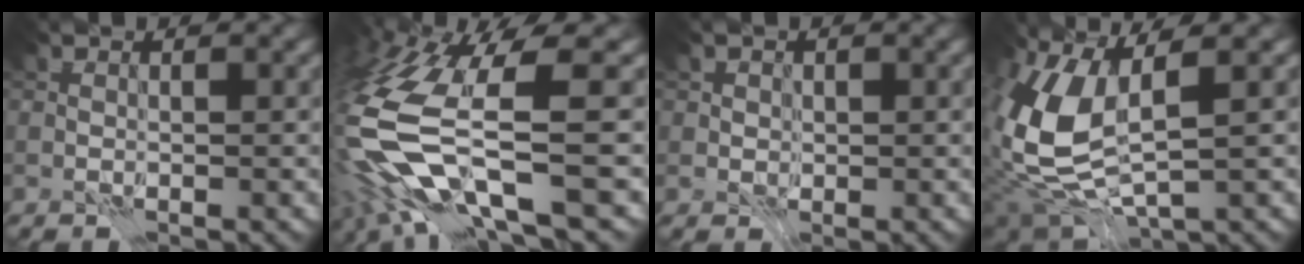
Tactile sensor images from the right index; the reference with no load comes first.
{"total": 12.9, "force": [-3.8, 4.0, 11.6], "torque": [-0.261, -0.027, -0.062]}
{"total": 1.5, "force": [0.4, 1.5, 0.3], "torque": [-0.001, -0.004, 0.012]}
{"total": 9.4, "force": [1.3, 4.6, 8.1], "torque": [-0.194, -0.005, 0.020]}